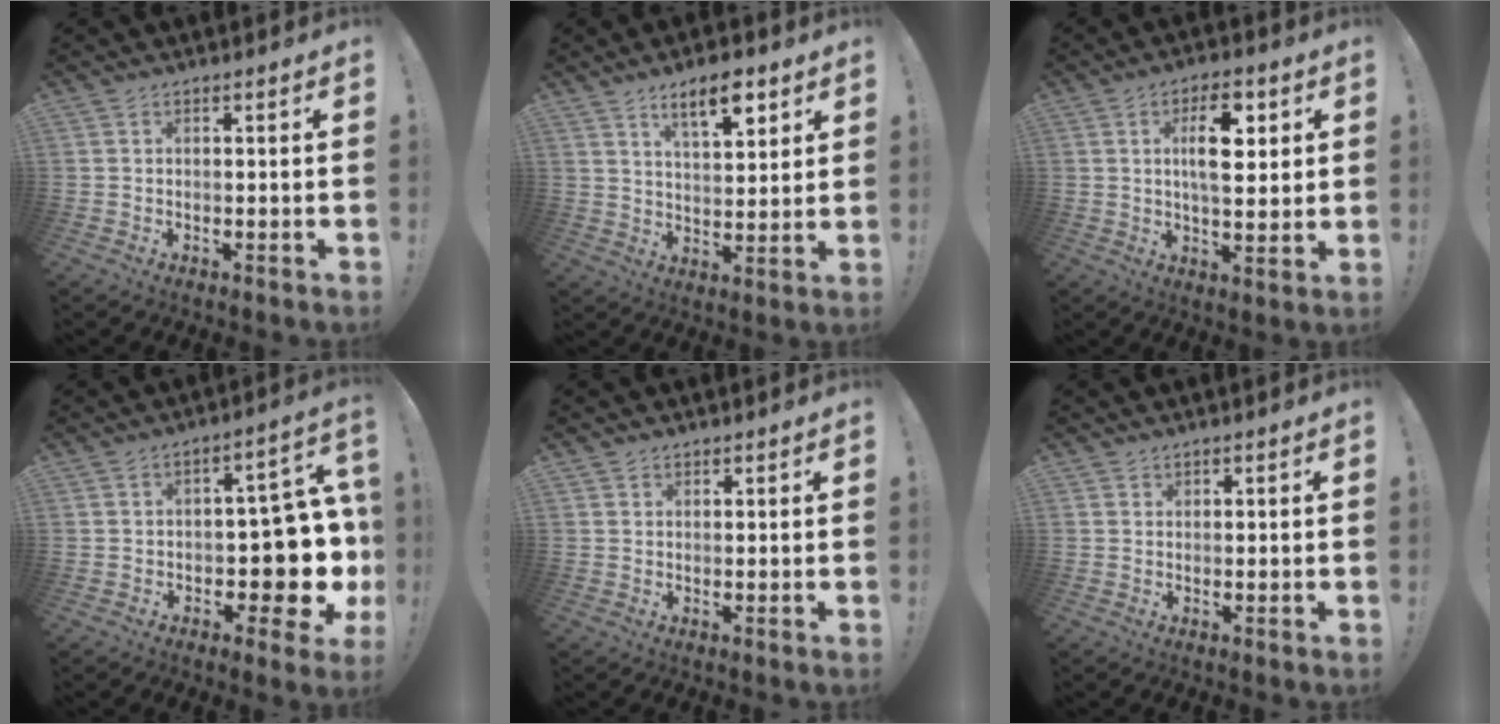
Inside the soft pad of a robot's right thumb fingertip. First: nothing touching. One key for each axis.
{"total": 10.0, "fx": 6.0, "fy": 3.5, "fz": 7.1, "tx": -0.105, "ty": -0.025, "tz": 0.101}
{"total": 11.5, "fx": 3.2, "fy": 5.1, "fz": 9.8, "tx": -0.149, "ty": -0.003, "tz": 0.047}
{"total": 11.1, "fx": -2.4, "fy": 6.4, "fz": 8.7, "tx": -0.101, "ty": 0.016, "tz": -0.036}
{"total": 1.2, "fx": 1.0, "fy": 0.7, "fz": 0.2, "tx": -0.001, "ty": -0.004, "tz": 0.019}
{"total": 0.9, "fx": 0.8, "fy": 0.5, "fz": 0.0, "tx": 0.000, "ty": -0.002, "tz": 0.015}